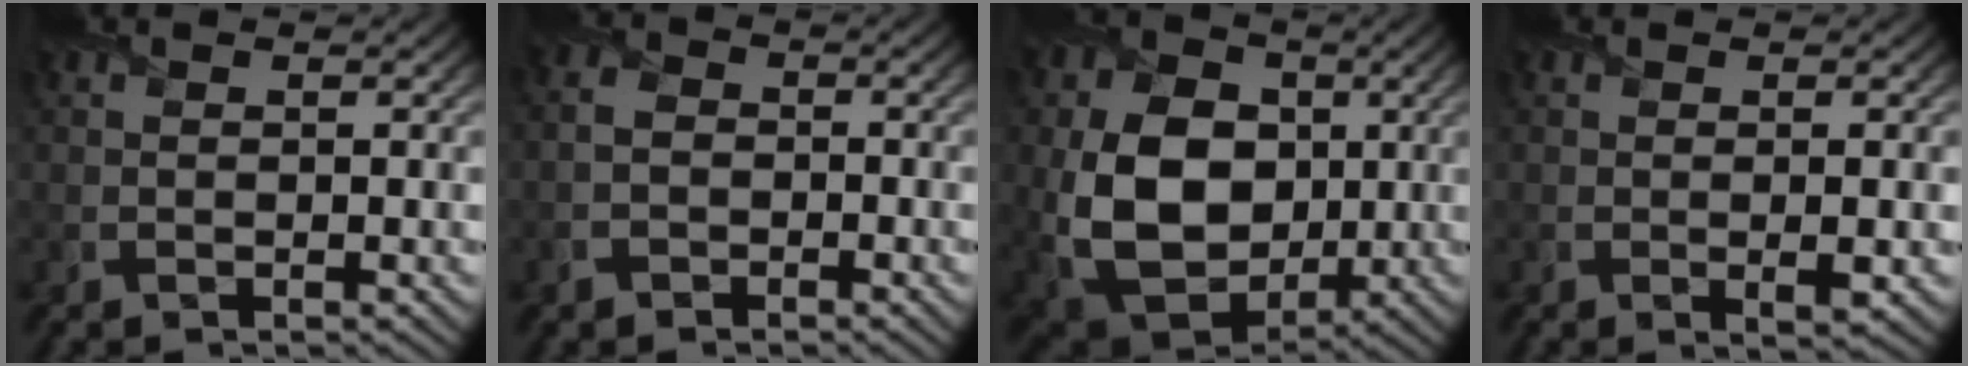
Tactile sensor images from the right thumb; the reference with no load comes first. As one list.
[{"total": 3.1, "force": [-1.5, 2.2, 1.5], "torque": [-0.041, -0.002, -0.041]}, {"total": 14.9, "force": [-0.3, 11.0, 10.0], "torque": [-0.227, -0.010, -0.005]}, {"total": 2.0, "force": [-0.2, 0.2, 2.0], "torque": [-0.036, -0.002, -0.001]}]